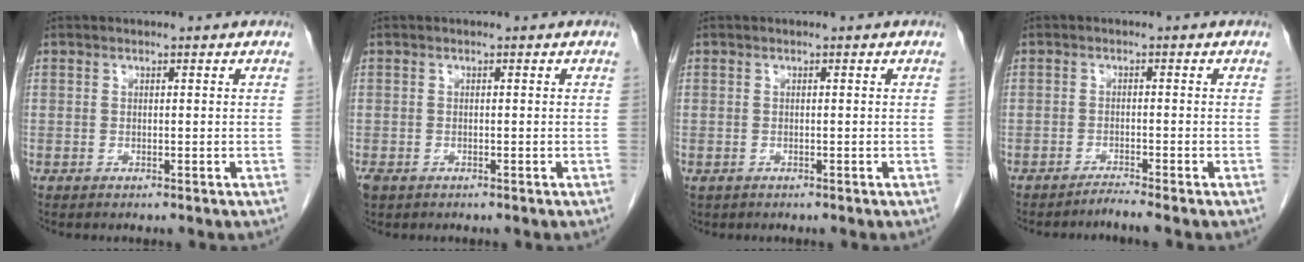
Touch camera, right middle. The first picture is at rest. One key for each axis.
{"total": 1.5, "fx": -0.9, "fy": 1.0, "fz": 0.6, "tx": -0.018, "ty": -0.001, "tz": -0.010}
{"total": 0.9, "fx": -0.4, "fy": 0.7, "fz": 0.2, "tx": -0.012, "ty": 0.002, "tz": 0.000}
{"total": 1.8, "fx": -1.6, "fy": -0.9, "fz": 0.3, "tx": -0.008, "ty": -0.006, "tz": -0.030}